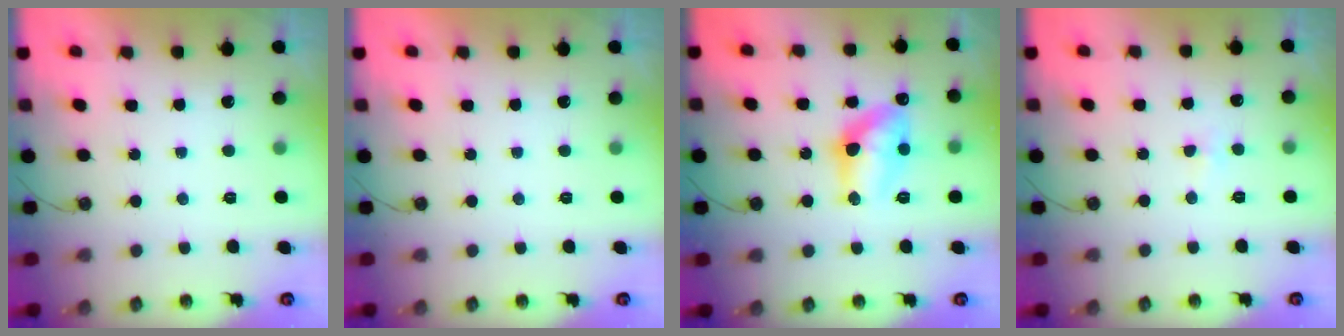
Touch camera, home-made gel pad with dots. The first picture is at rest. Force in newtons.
{"total": 0.0}
{"total": 11.6, "press": 11.6, "slide": 0.8}
{"total": 3.0, "press": 2.9, "slide": 0.6}